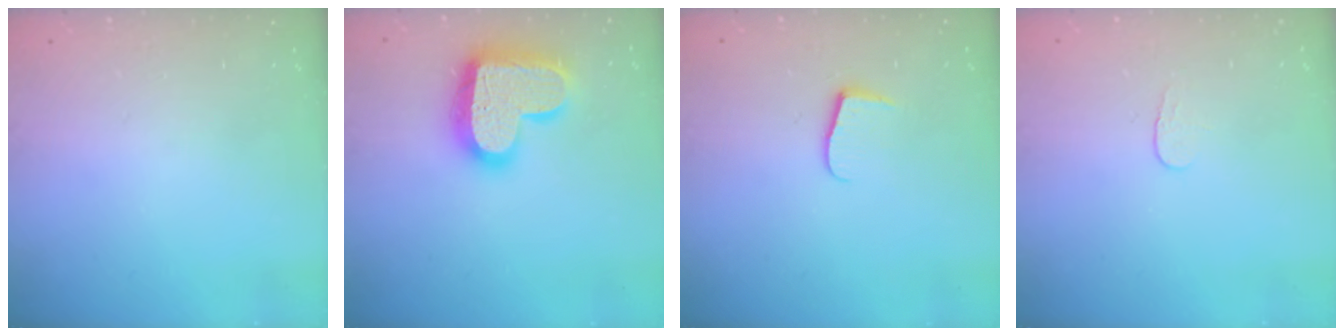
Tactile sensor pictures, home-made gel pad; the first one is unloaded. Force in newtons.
{"total": 19.5, "press": 19.5, "slide": 1.4}
{"total": 6.5, "press": 6.5, "slide": 0.6}
{"total": 3.5, "press": 3.4, "slide": 0.4}